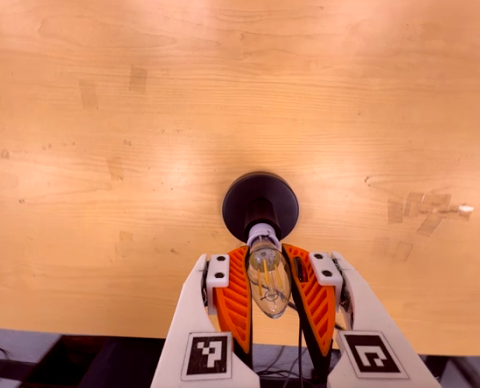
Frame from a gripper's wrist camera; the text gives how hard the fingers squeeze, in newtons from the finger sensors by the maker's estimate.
{"total": 20.2, "left": 19.0, "right": 21.5}